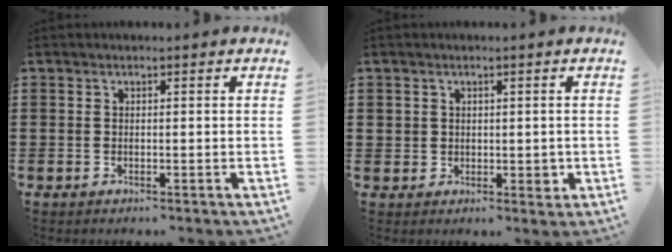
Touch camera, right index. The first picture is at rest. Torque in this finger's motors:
{"motor_torque": [-0.05, 0.02, 0.02, 0.00]}